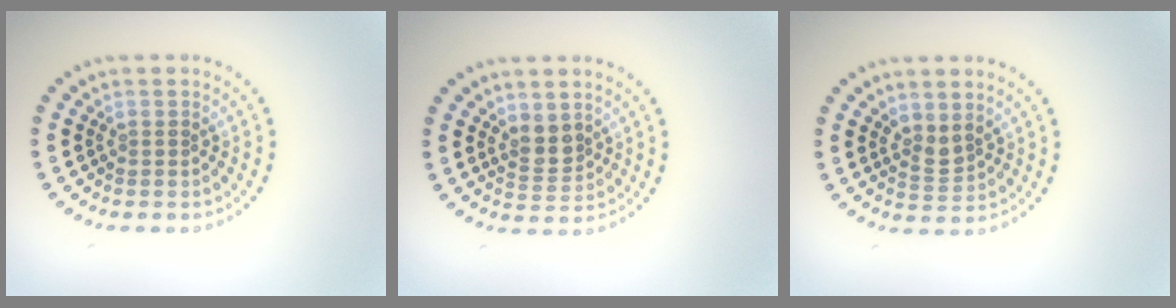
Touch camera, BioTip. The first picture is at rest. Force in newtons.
{"total": 2.1, "press": 1.8, "slide": 1.0}
{"total": 1.9, "press": 1.4, "slide": 1.3}